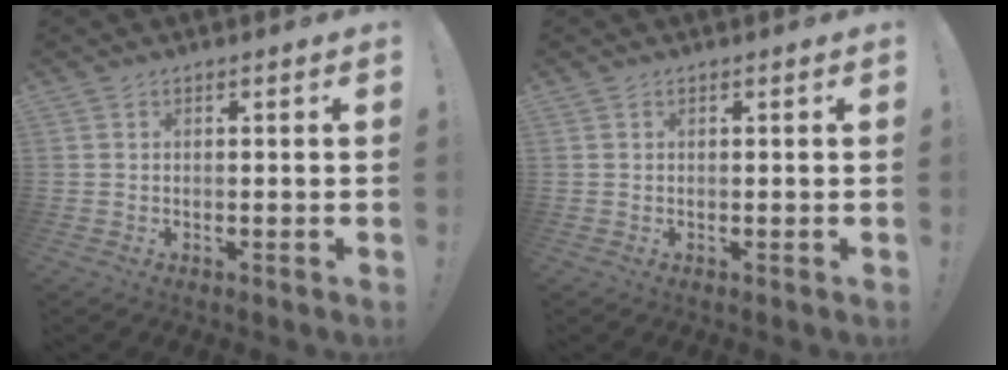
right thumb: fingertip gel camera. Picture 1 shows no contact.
{"total": 0.0}